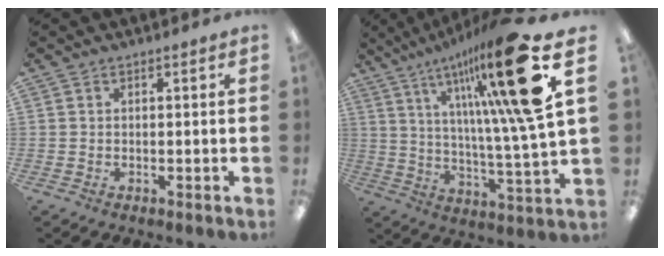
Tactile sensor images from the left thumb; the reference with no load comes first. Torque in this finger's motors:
{"motor_torque": [2.59, 2.42, 2.18, -0.59, 0.43]}